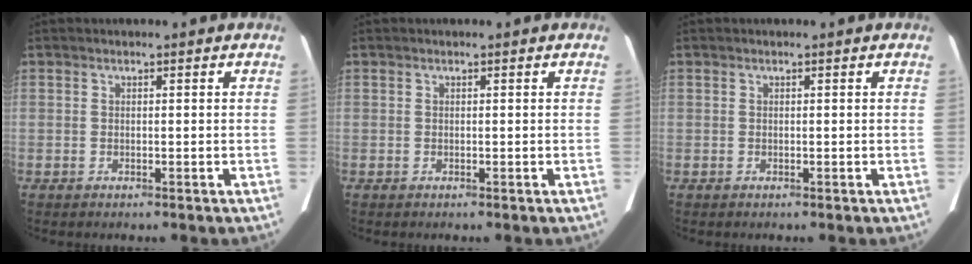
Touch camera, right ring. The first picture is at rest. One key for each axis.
{"total": 0.0}
{"total": 0.0}